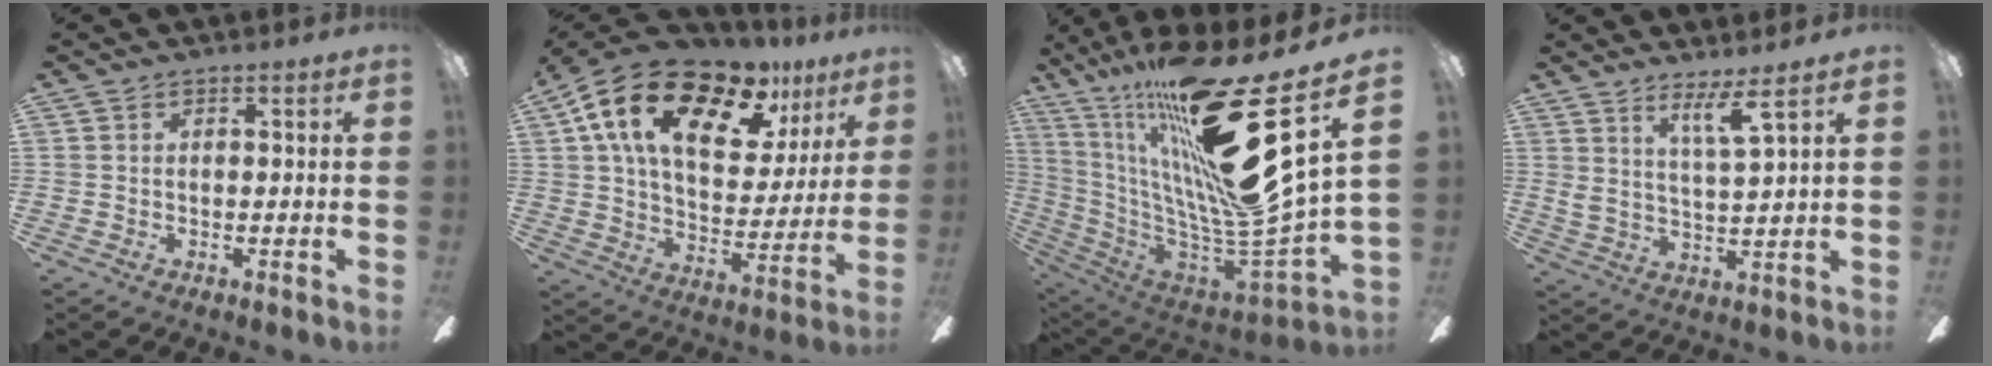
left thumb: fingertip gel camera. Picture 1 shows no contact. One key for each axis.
{"total": 22.2, "fx": 13.3, "fy": 11.1, "fz": 13.8, "tx": -0.236, "ty": -0.062, "tz": 0.232}
{"total": 33.7, "fx": 17.4, "fy": 7.3, "fz": 27.9, "tx": -0.429, "ty": -0.144, "tz": 0.300}
{"total": 7.1, "fx": 5.4, "fy": -0.1, "fz": 4.7, "tx": -0.090, "ty": -0.033, "tz": 0.089}